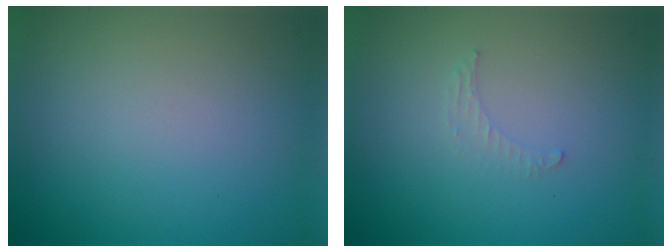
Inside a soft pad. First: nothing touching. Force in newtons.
{"total": 0.8, "press": 0.8, "slide": 0.3}